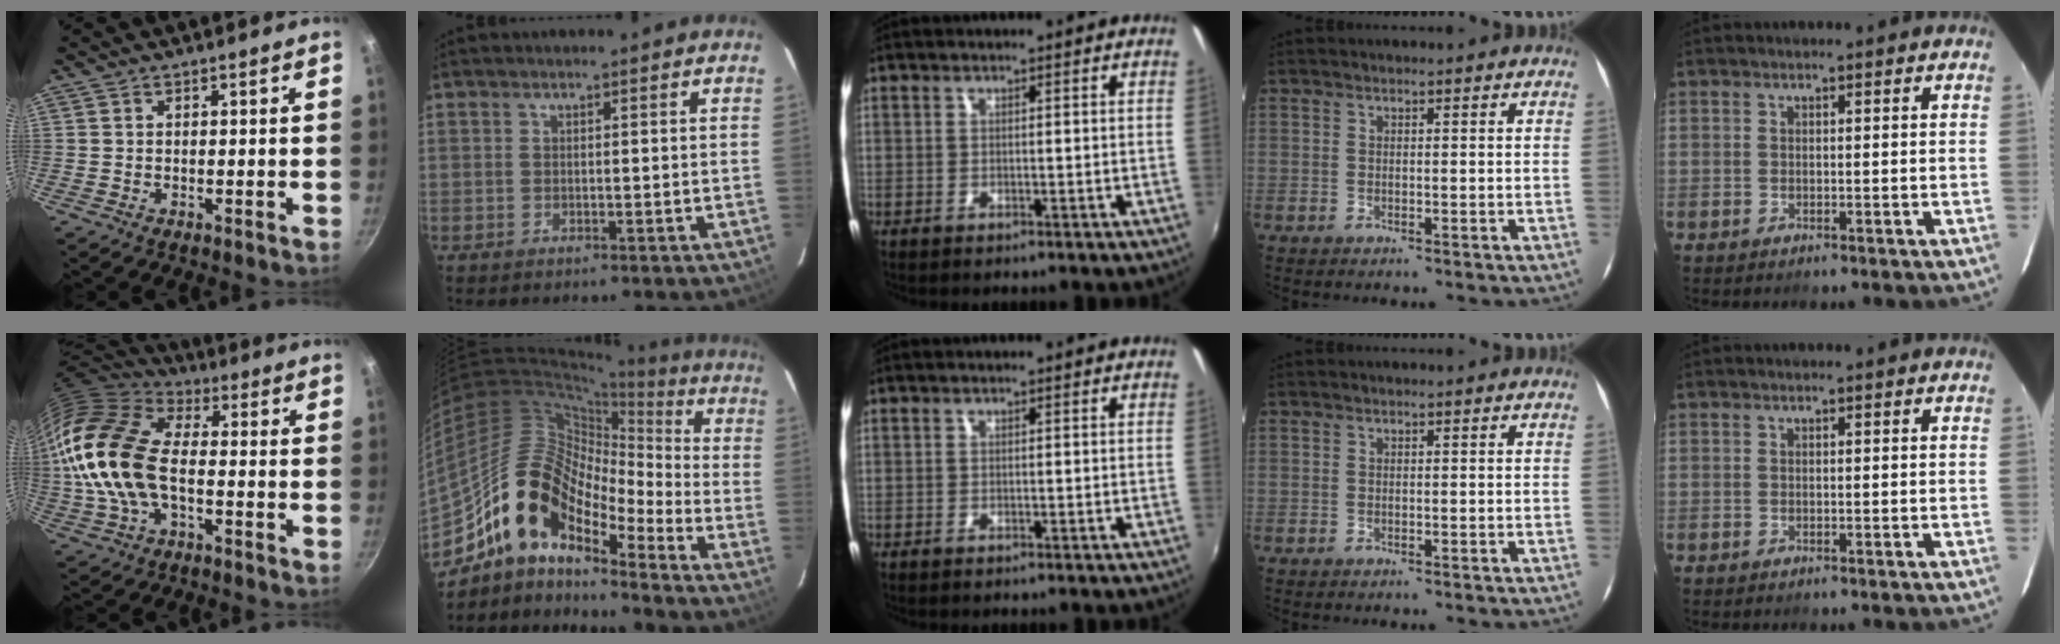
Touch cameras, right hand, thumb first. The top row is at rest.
{"thumb": {"total": 18.7, "force": [-1.5, 10.8, 15.2], "torque": [-0.285, 0.026, -0.041]}, "index": {"total": 16.4, "force": [-11.4, 6.9, 9.5], "torque": [-0.167, 0.006, -0.233]}}